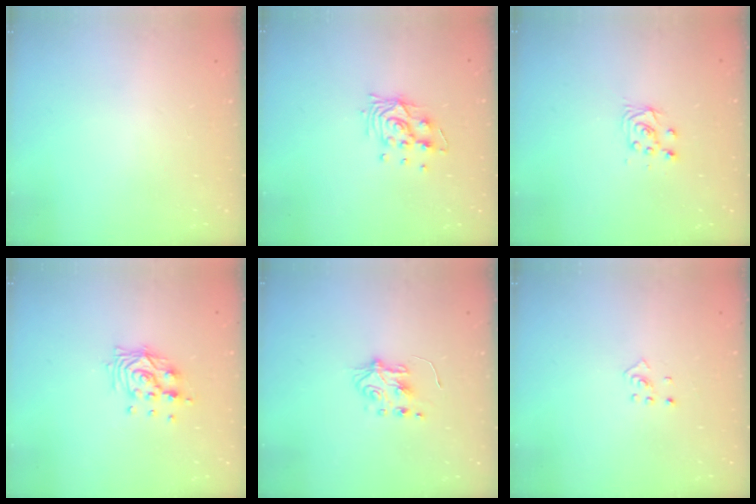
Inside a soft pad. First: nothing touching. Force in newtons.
{"total": 8.9, "press": 8.9, "slide": 0.7}
{"total": 6.1, "press": 6.1, "slide": 0.5}
{"total": 11.1, "press": 11.1, "slide": 0.9}
{"total": 5.8, "press": 5.8, "slide": 0.6}
{"total": 2.0, "press": 1.9, "slide": 0.8}